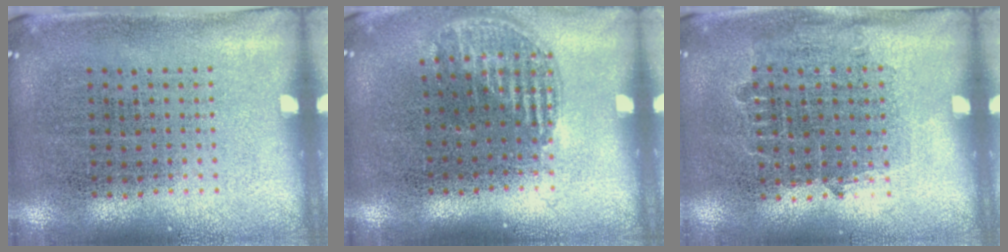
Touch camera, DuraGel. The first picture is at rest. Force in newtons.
{"total": 1.2, "press": 1.0, "slide": 0.6}
{"total": 0.8, "press": 0.8, "slide": 0.3}